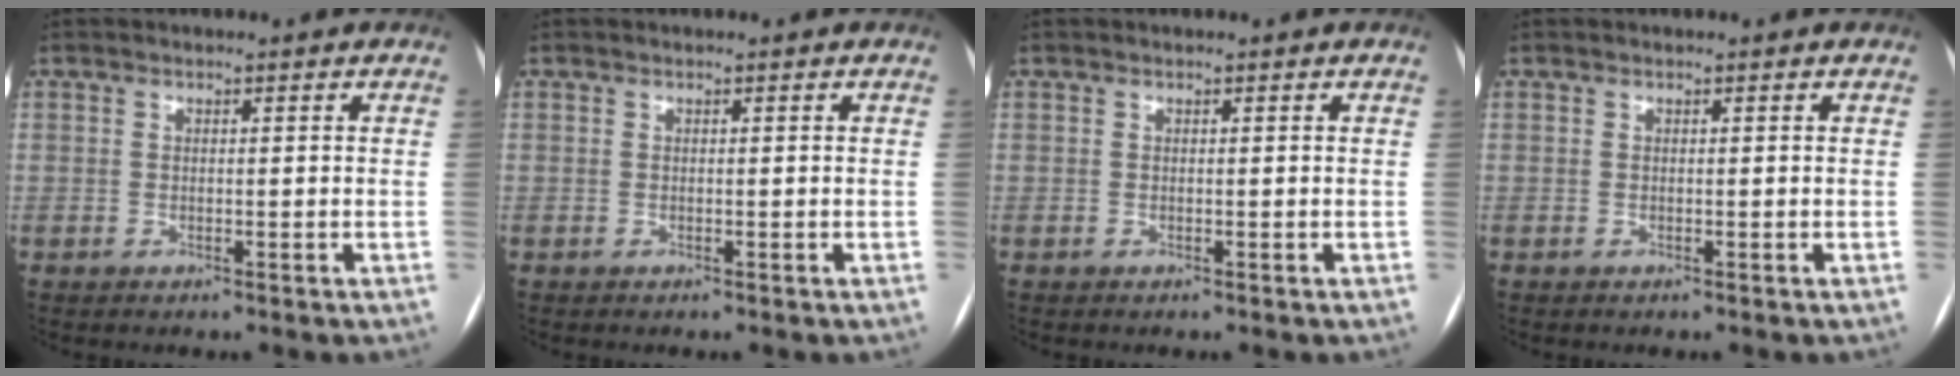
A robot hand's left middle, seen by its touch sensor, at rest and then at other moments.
{"total": 0.0}
{"total": 0.0}
{"total": 0.0}